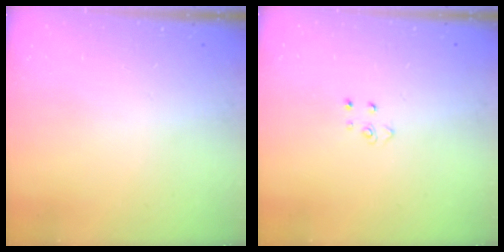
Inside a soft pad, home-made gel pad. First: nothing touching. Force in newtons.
{"total": 2.6, "press": 2.6, "slide": 0.3}